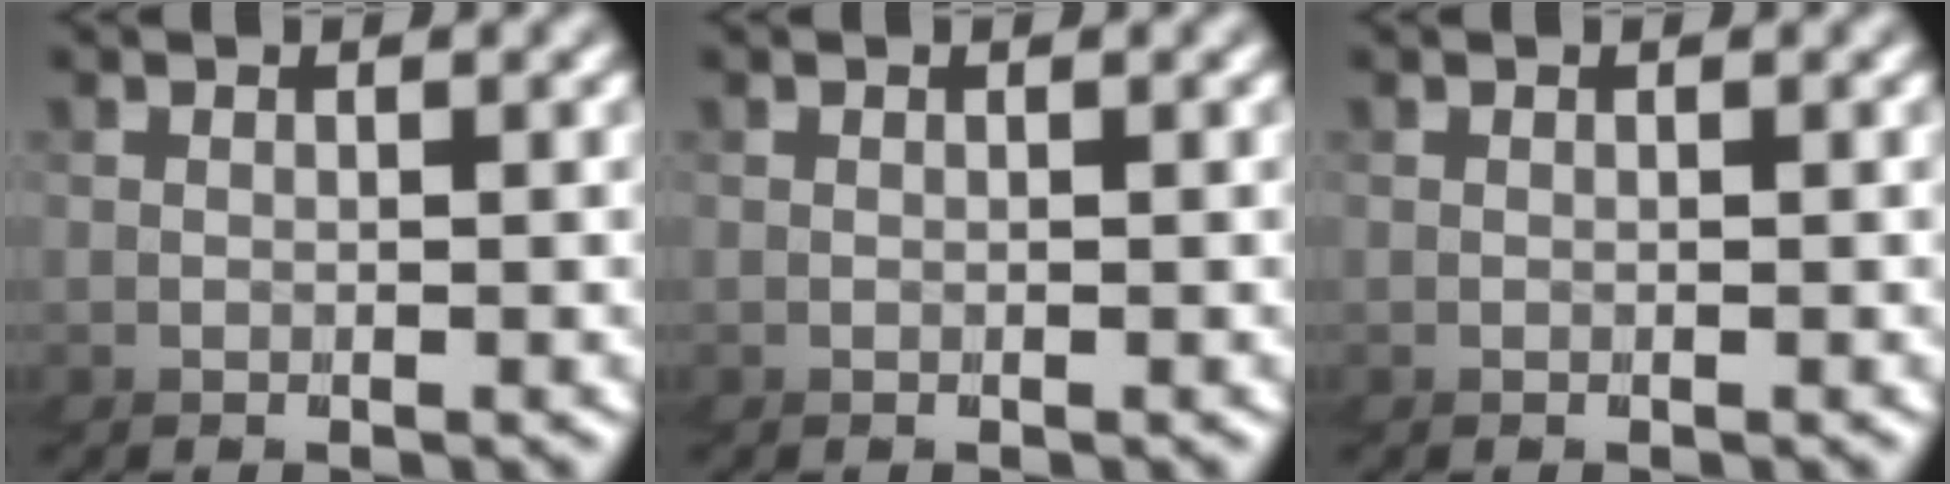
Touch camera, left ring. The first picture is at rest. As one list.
[{"total": 0.0}, {"total": 0.0}]